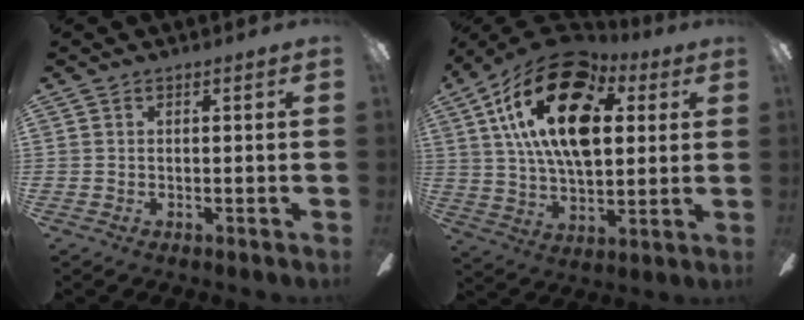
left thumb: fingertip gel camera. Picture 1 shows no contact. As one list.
[{"total": 24.0, "force": [9.3, 12.8, 18.1], "torque": [-0.341, -0.021, 0.155]}]